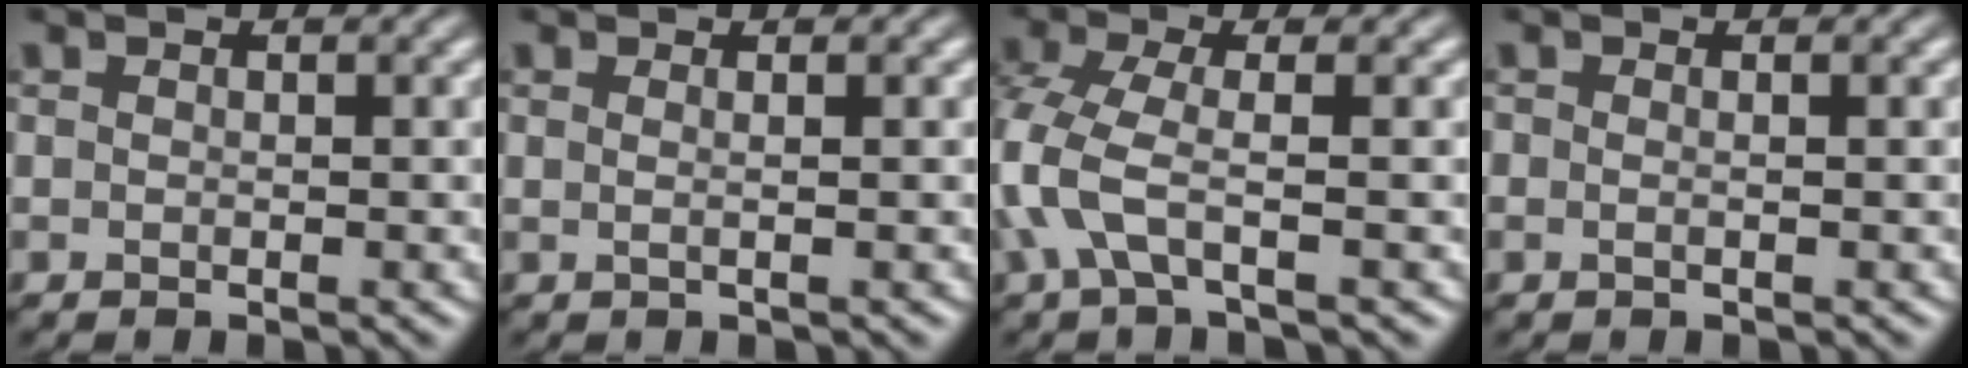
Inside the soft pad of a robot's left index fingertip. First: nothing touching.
{"total": 1.2, "force": [0.3, 0.5, 1.0], "torque": [-0.011, -0.004, -0.007]}
{"total": 4.5, "force": [-1.5, 1.4, 4.0], "torque": [-0.106, -0.001, -0.038]}
{"total": 1.2, "force": [0.2, 0.6, 1.0], "torque": [-0.007, -0.007, -0.014]}